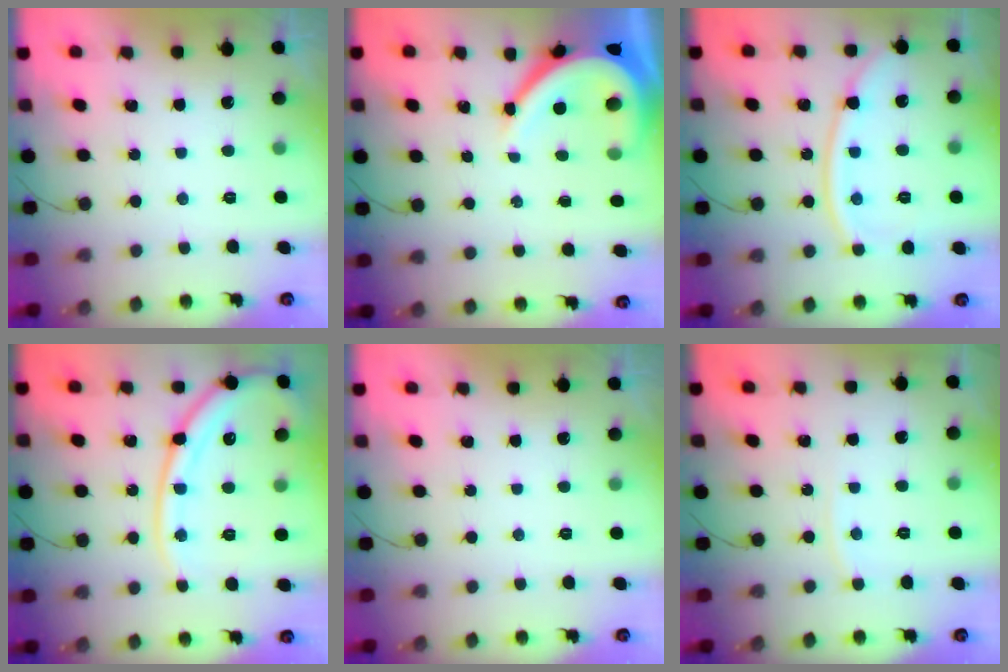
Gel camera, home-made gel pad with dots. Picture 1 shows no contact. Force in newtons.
{"total": 11.2, "press": 11.1, "slide": 1.4}
{"total": 12.9, "press": 12.8, "slide": 1.6}
{"total": 16.0, "press": 15.9, "slide": 2.0}
{"total": 0.0}
{"total": 3.6, "press": 3.6, "slide": 0.5}